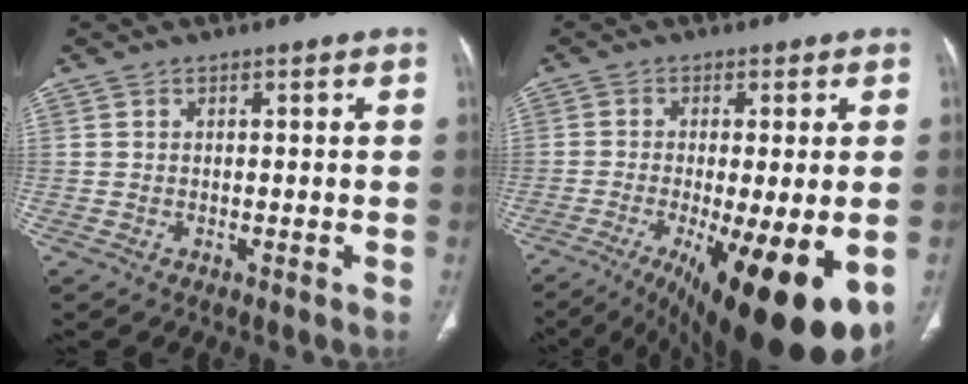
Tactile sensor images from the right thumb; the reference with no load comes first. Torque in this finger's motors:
{"motor_torque": [1.92, 2.80, 0.77, 0.20, 0.56]}